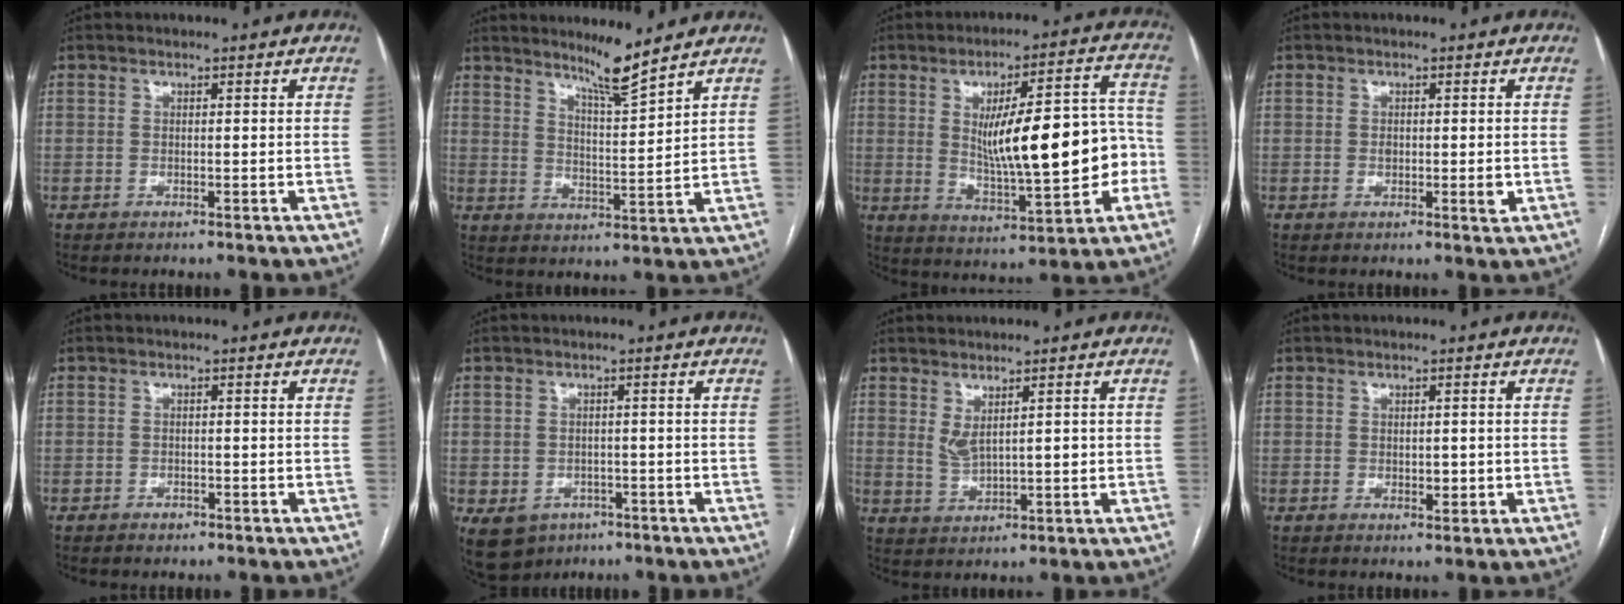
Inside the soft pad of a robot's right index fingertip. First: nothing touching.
{"total": 6.0, "force": [5.2, -1.1, 2.8], "torque": [-0.052, -0.025, 0.094]}
{"total": 16.6, "force": [-0.7, 4.2, 16.1], "torque": [-0.239, 0.022, 0.002]}
{"total": 2.7, "force": [-0.3, 1.1, 2.5], "torque": [-0.040, -0.004, -0.002]}
{"total": 1.3, "force": [-0.8, 0.8, 0.5], "torque": [-0.005, 0.002, -0.008]}
{"total": 8.3, "force": [-3.9, 6.9, 2.5], "torque": [-0.060, 0.005, -0.045]}
{"total": 3.8, "force": [1.2, 1.4, 3.3], "torque": [-0.065, -0.005, 0.030]}
{"total": 2.0, "force": [-0.2, 1.2, 1.6], "torque": [-0.022, -0.002, 0.001]}